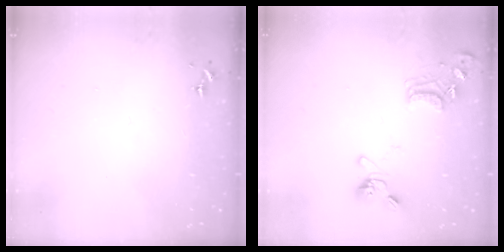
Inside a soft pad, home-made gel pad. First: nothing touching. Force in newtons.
{"total": 16.0, "press": 15.8, "slide": 1.9}